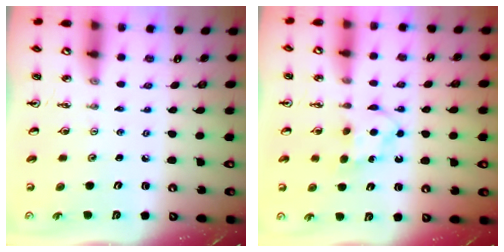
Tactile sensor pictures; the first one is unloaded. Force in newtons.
{"total": 6.4, "press": 6.3, "slide": 0.6}